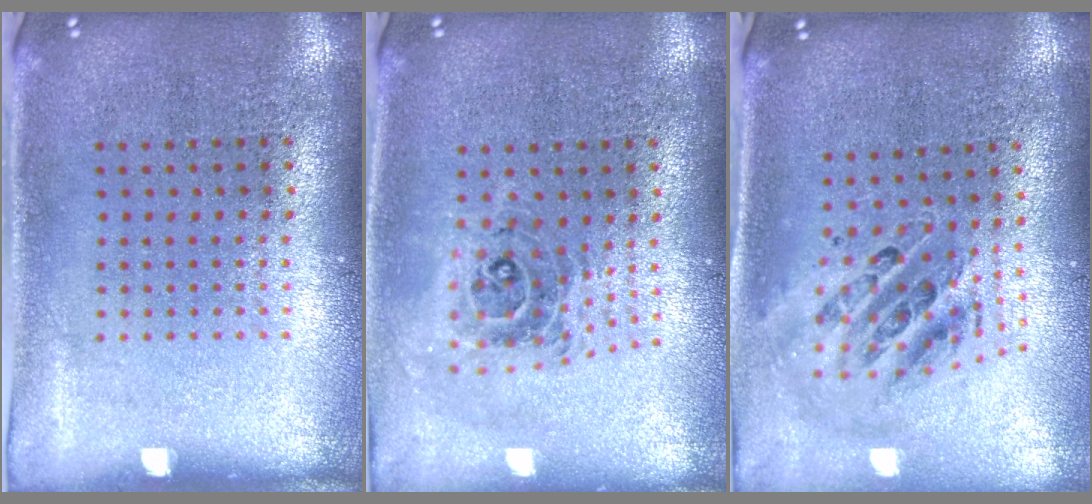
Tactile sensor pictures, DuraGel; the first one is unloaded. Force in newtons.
{"total": 0.9, "press": 0.9, "slide": 0.1}
{"total": 1.4, "press": 1.2, "slide": 0.6}